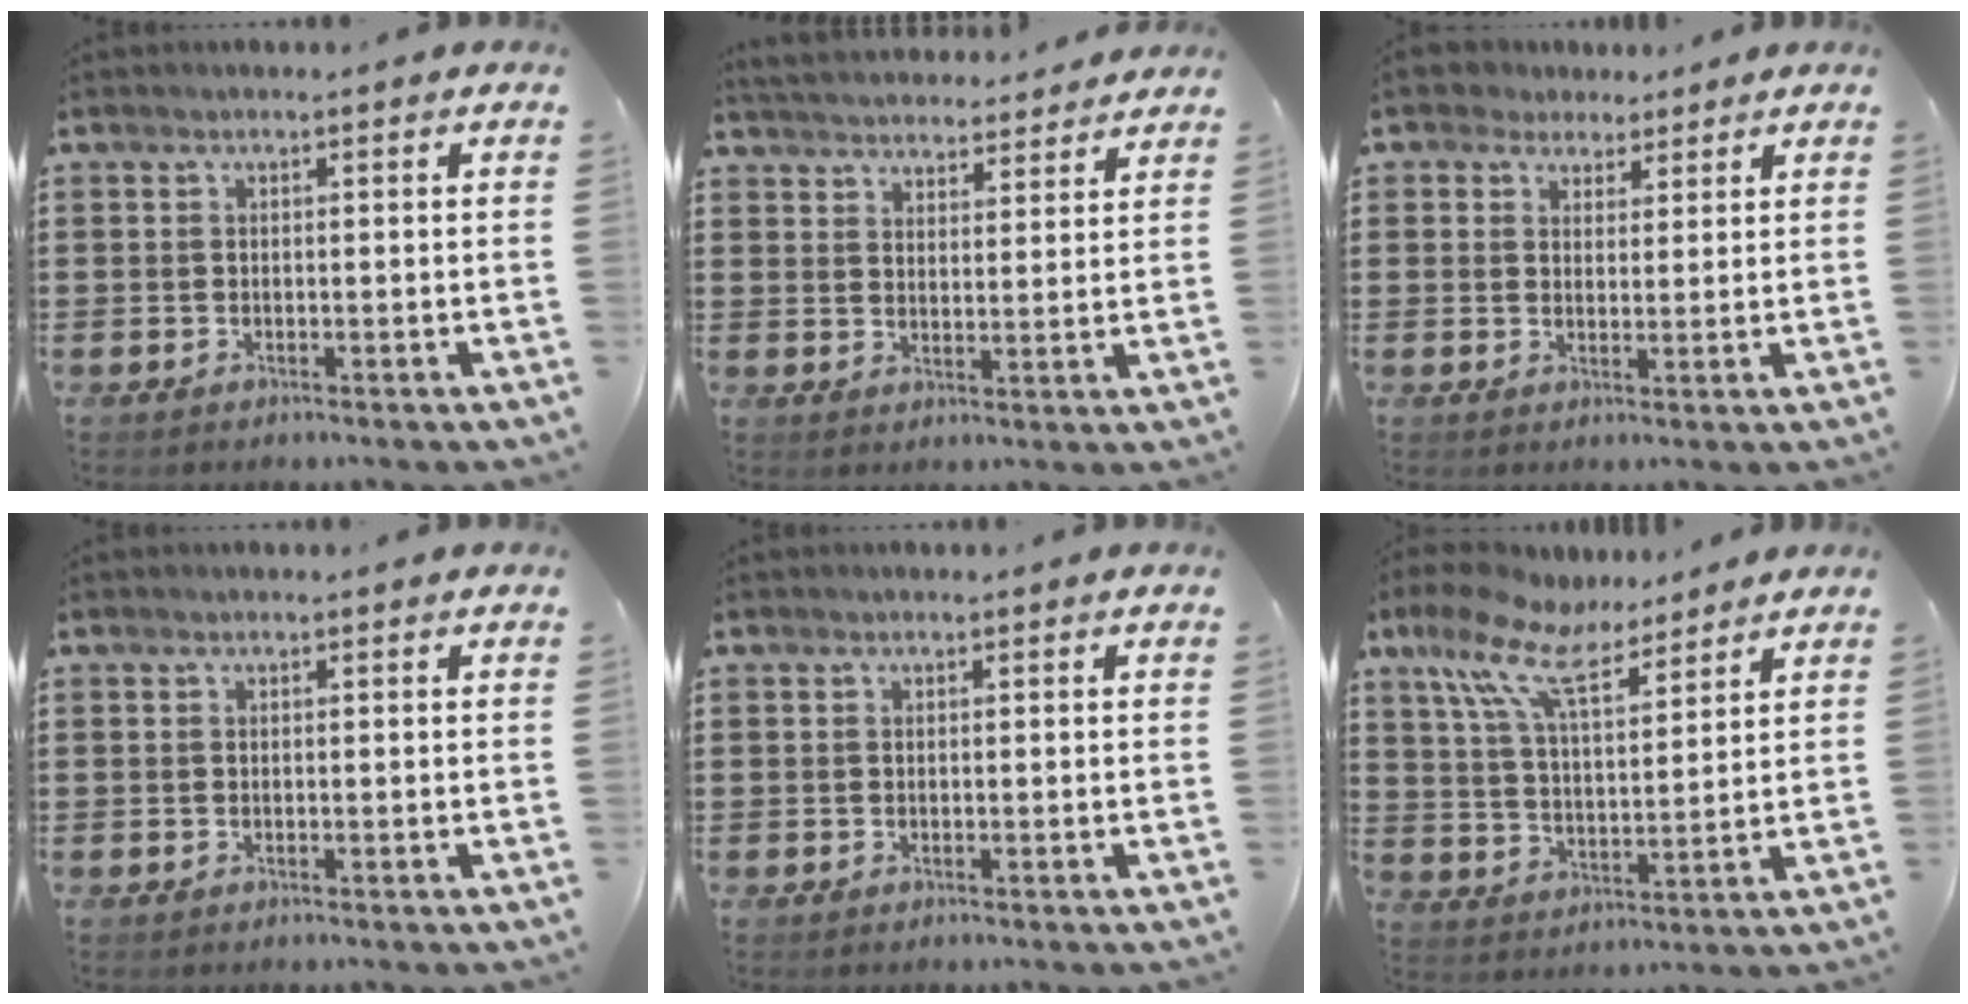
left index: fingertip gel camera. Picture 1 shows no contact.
{"total": 4.1, "force": [4.1, 0.2, 0.0], "torque": [-0.018, -0.023, 0.073]}
{"total": 3.3, "force": [2.4, 2.3, 0.1], "torque": [-0.019, 0.013, 0.044]}
{"total": 0.0}
{"total": 0.0}
{"total": 10.7, "force": [7.9, 3.2, 6.4], "torque": [-0.150, -0.018, 0.143]}